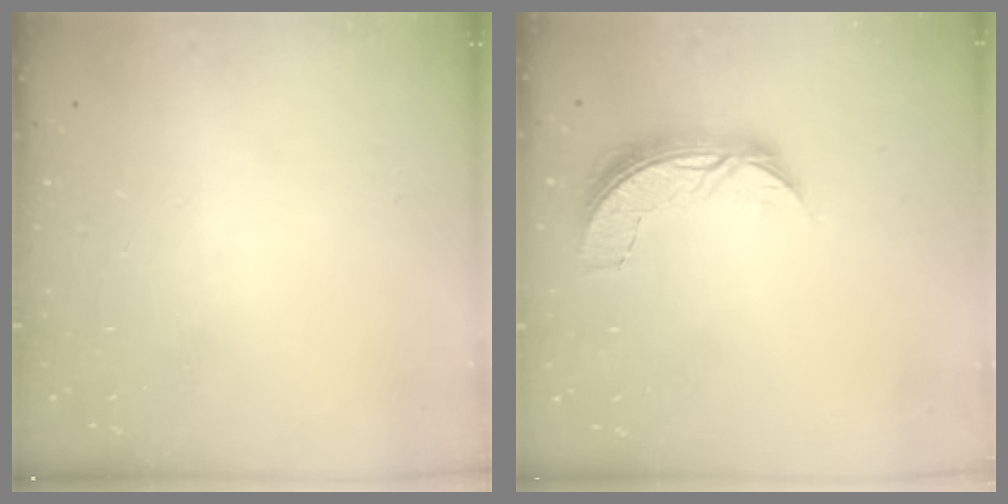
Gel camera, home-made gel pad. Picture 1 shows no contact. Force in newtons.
{"total": 7.4, "press": 7.3, "slide": 0.5}